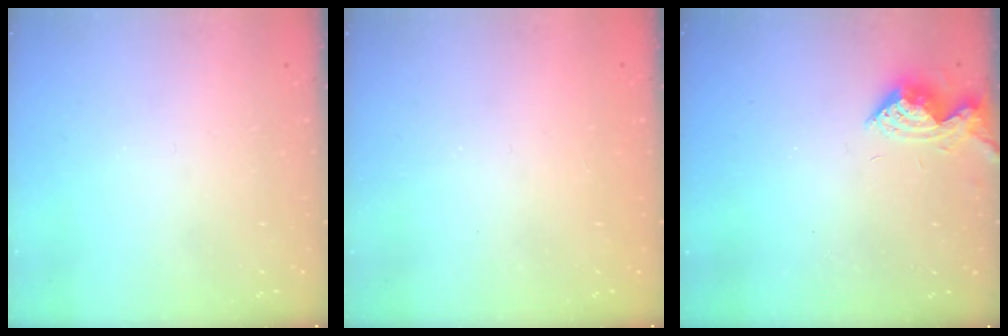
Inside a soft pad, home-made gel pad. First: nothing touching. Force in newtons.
{"total": 0.9, "press": 0.9, "slide": 0.3}
{"total": 9.7, "press": 9.7, "slide": 0.4}